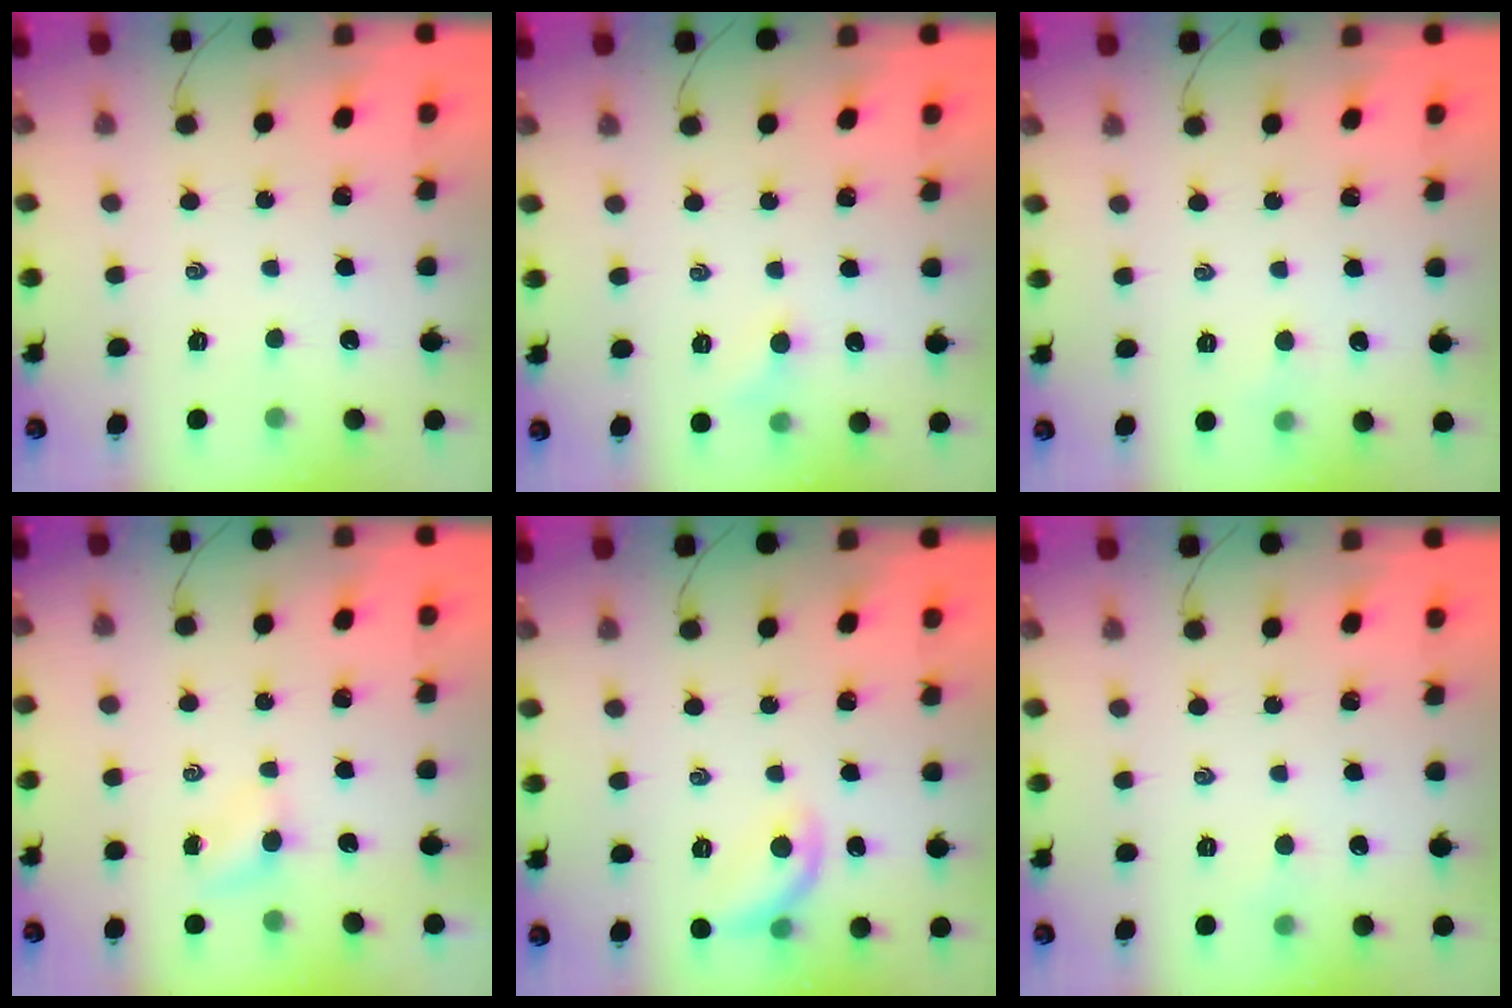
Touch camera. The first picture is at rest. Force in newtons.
{"total": 5.0, "press": 4.7, "slide": 1.7}
{"total": 2.4, "press": 2.3, "slide": 0.7}
{"total": 4.0, "press": 3.8, "slide": 1.1}
{"total": 8.9, "press": 8.9, "slide": 0.6}
{"total": 2.4, "press": 2.3, "slide": 0.7}